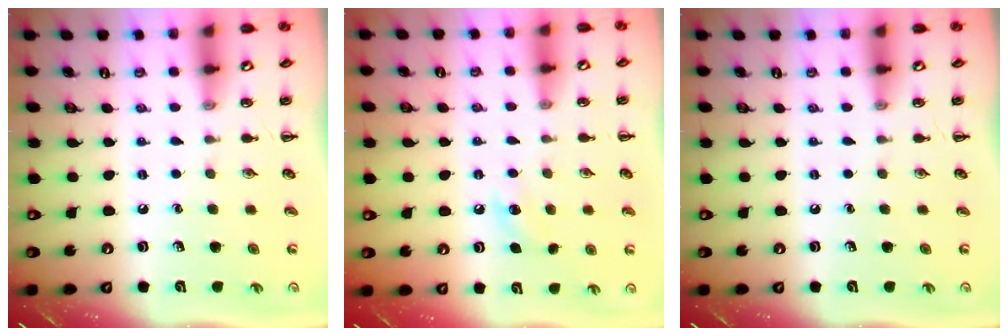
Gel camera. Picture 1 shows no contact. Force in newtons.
{"total": 6.0, "press": 5.8, "slide": 1.6}
{"total": 0.0}